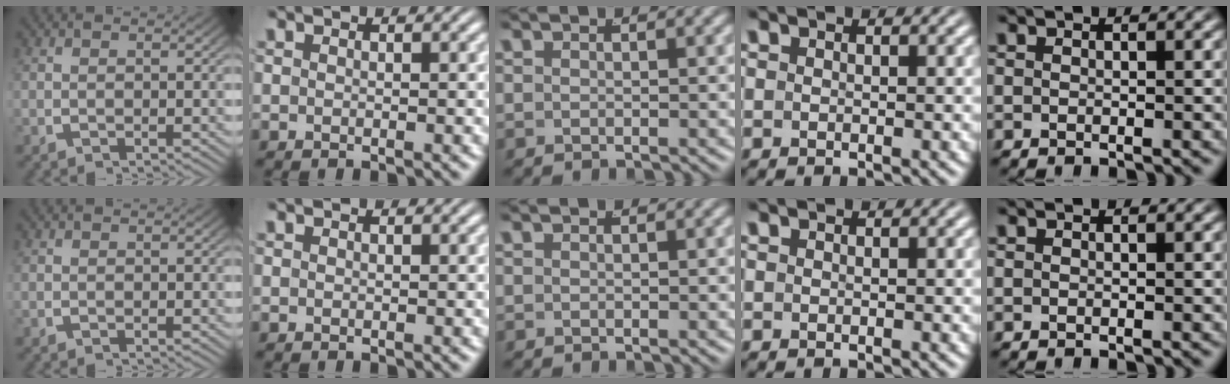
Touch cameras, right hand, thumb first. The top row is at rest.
{}